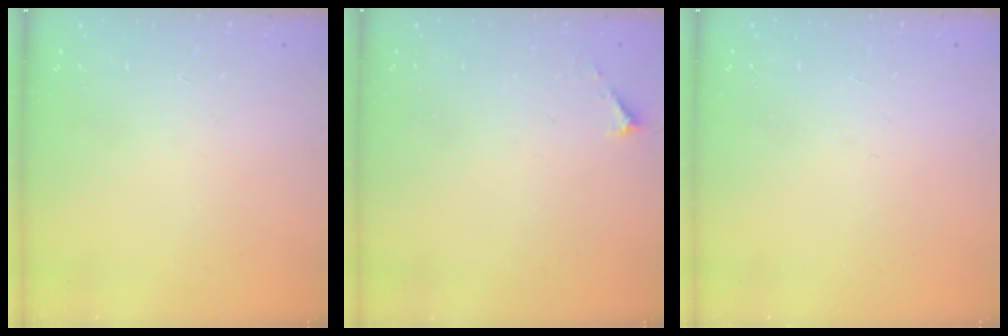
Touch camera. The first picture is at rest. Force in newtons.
{"total": 2.1, "press": 2.1, "slide": 0.2}
{"total": 1.6, "press": 1.6, "slide": 0.1}